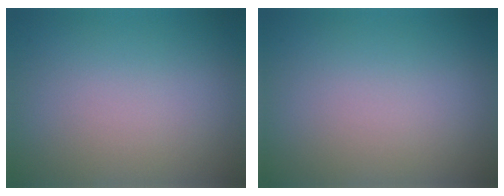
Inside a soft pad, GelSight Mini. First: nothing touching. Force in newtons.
{"total": 0.0}